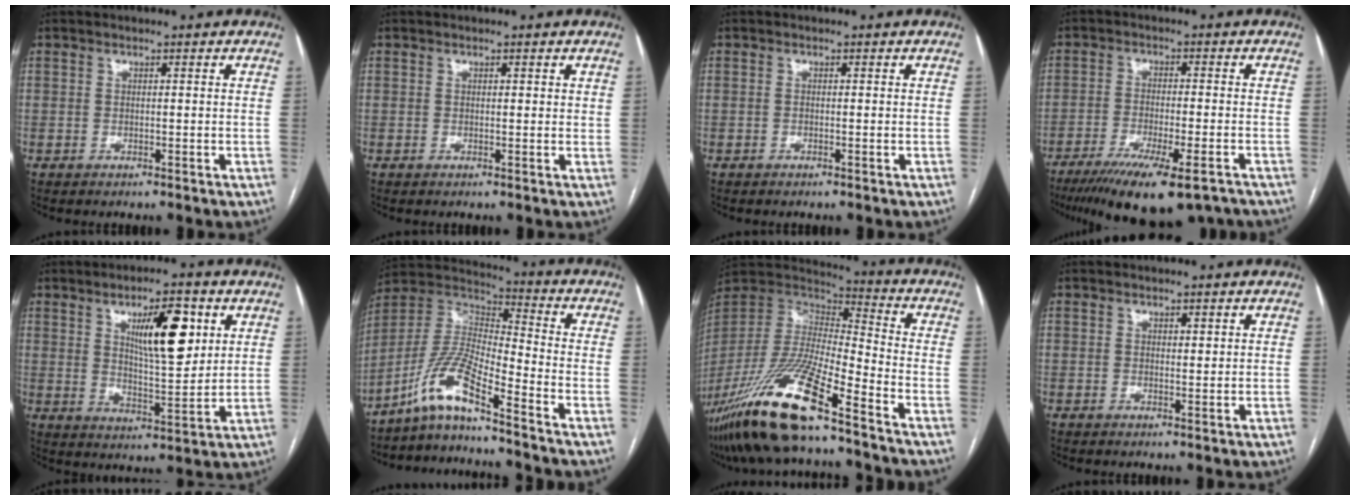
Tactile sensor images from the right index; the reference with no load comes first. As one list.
[{"total": 1.0, "force": [0.5, 0.4, 0.7], "torque": [-0.008, -0.001, 0.005]}, {"total": 0.0}, {"total": 16.9, "force": [-12.8, 3.0, 10.7], "torque": [-0.142, -0.032, -0.193]}, {"total": 11.2, "force": [4.4, 3.0, 9.9], "torque": [-0.161, 0.001, 0.076]}, {"total": 10.1, "force": [-7.6, 0.0, 6.7], "torque": [-0.150, 0.009, -0.149]}, {"total": 21.8, "force": [-14.9, 2.1, 15.8], "torque": [-0.355, -0.048, -0.285]}, {"total": 1.0, "force": [0.5, 0.4, 0.7], "torque": [-0.010, -0.002, 0.008]}]